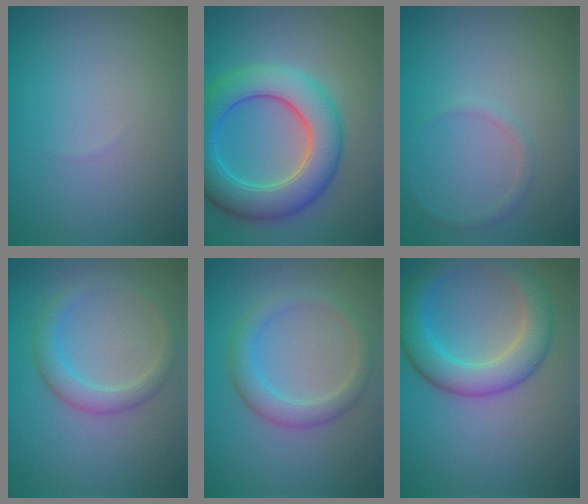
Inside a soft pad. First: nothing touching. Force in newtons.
{"total": 7.5, "press": 7.5, "slide": 0.2}
{"total": 0.8, "press": 0.8, "slide": 0.0}
{"total": 2.7, "press": 2.6, "slide": 0.2}
{"total": 2.9, "press": 2.9, "slide": 0.4}
{"total": 5.2, "press": 5.2, "slide": 0.0}